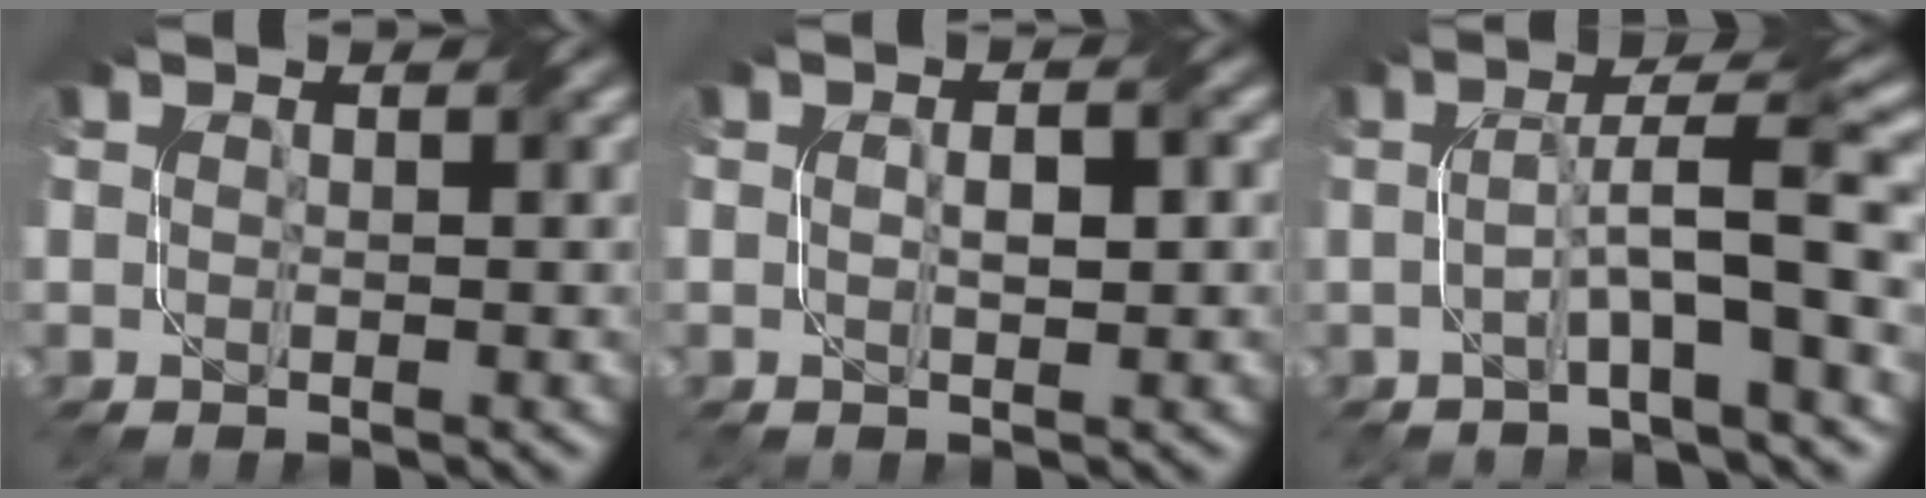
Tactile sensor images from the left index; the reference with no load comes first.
{"total": 1.8, "force": [0.0, 0.6, 1.7], "torque": [-0.029, 0.003, 0.003]}
{"total": 5.9, "force": [-0.7, 0.6, 5.8], "torque": [-0.101, 0.022, -0.020]}